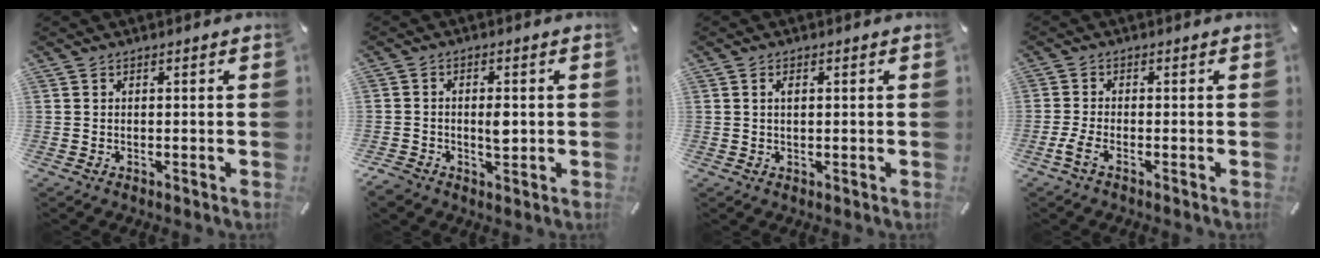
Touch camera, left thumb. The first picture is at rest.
{"total": 4.8, "force": [-0.6, 3.7, 3.0], "torque": [-0.054, 0.000, -0.013]}
{"total": 1.5, "force": [0.4, 0.7, 1.3], "torque": [-0.026, 0.003, 0.006]}
{"total": 3.0, "force": [-1.4, 0.9, 2.4], "torque": [-0.061, -0.005, -0.029]}